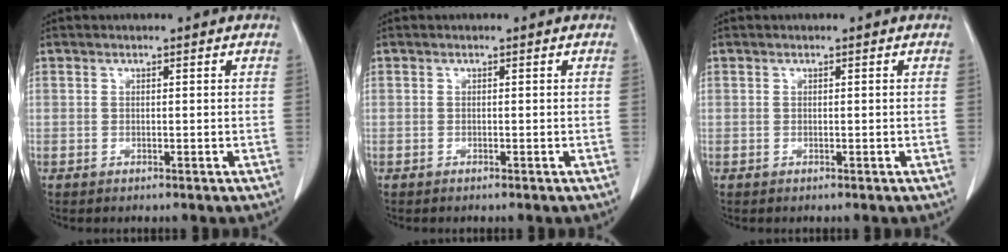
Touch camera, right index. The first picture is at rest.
{"total": 0.0}
{"total": 0.0}